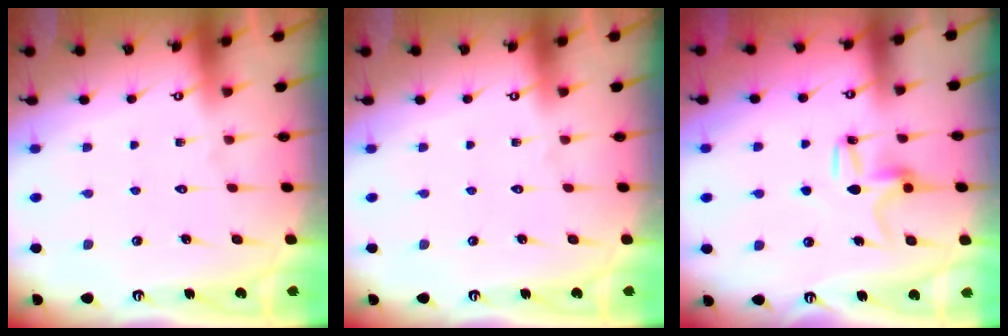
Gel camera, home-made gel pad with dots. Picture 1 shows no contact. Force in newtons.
{"total": 0.0}
{"total": 8.0, "press": 8.0, "slide": 0.5}